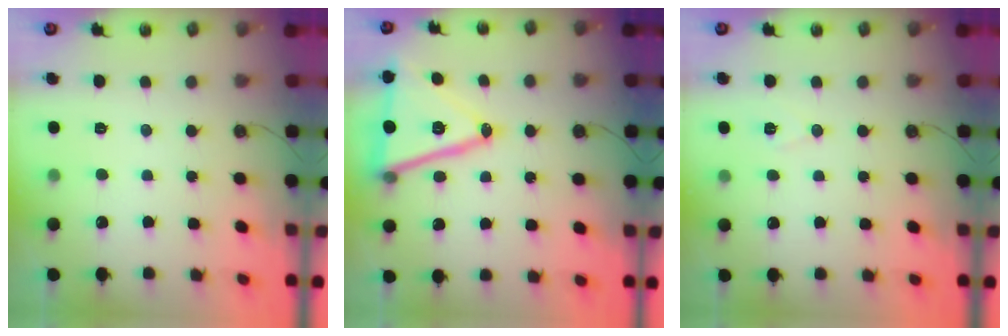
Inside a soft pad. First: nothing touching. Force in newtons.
{"total": 18.6, "press": 18.3, "slide": 3.4}
{"total": 5.6, "press": 3.5, "slide": 4.3}